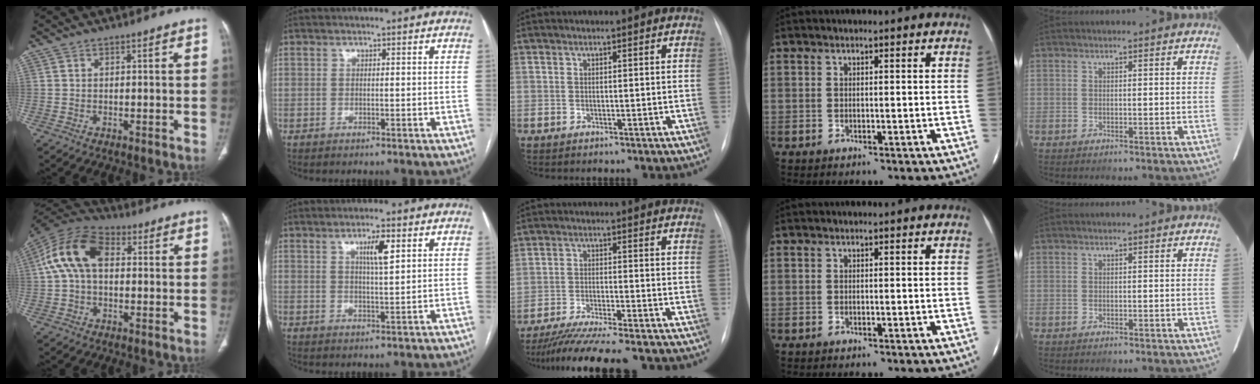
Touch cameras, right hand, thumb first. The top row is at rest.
{"thumb": {"total": 13.1, "force": [1.9, 8.3, 9.9], "torque": [-0.193, 0.037, 0.025]}, "index": {"total": 4.4, "force": [1.9, 0.4, 3.9], "torque": [-0.068, -0.001, 0.033]}, "middle": {"total": 14.5, "force": [-12.8, 0.2, 7.0], "torque": [-0.103, -0.027, -0.194]}}